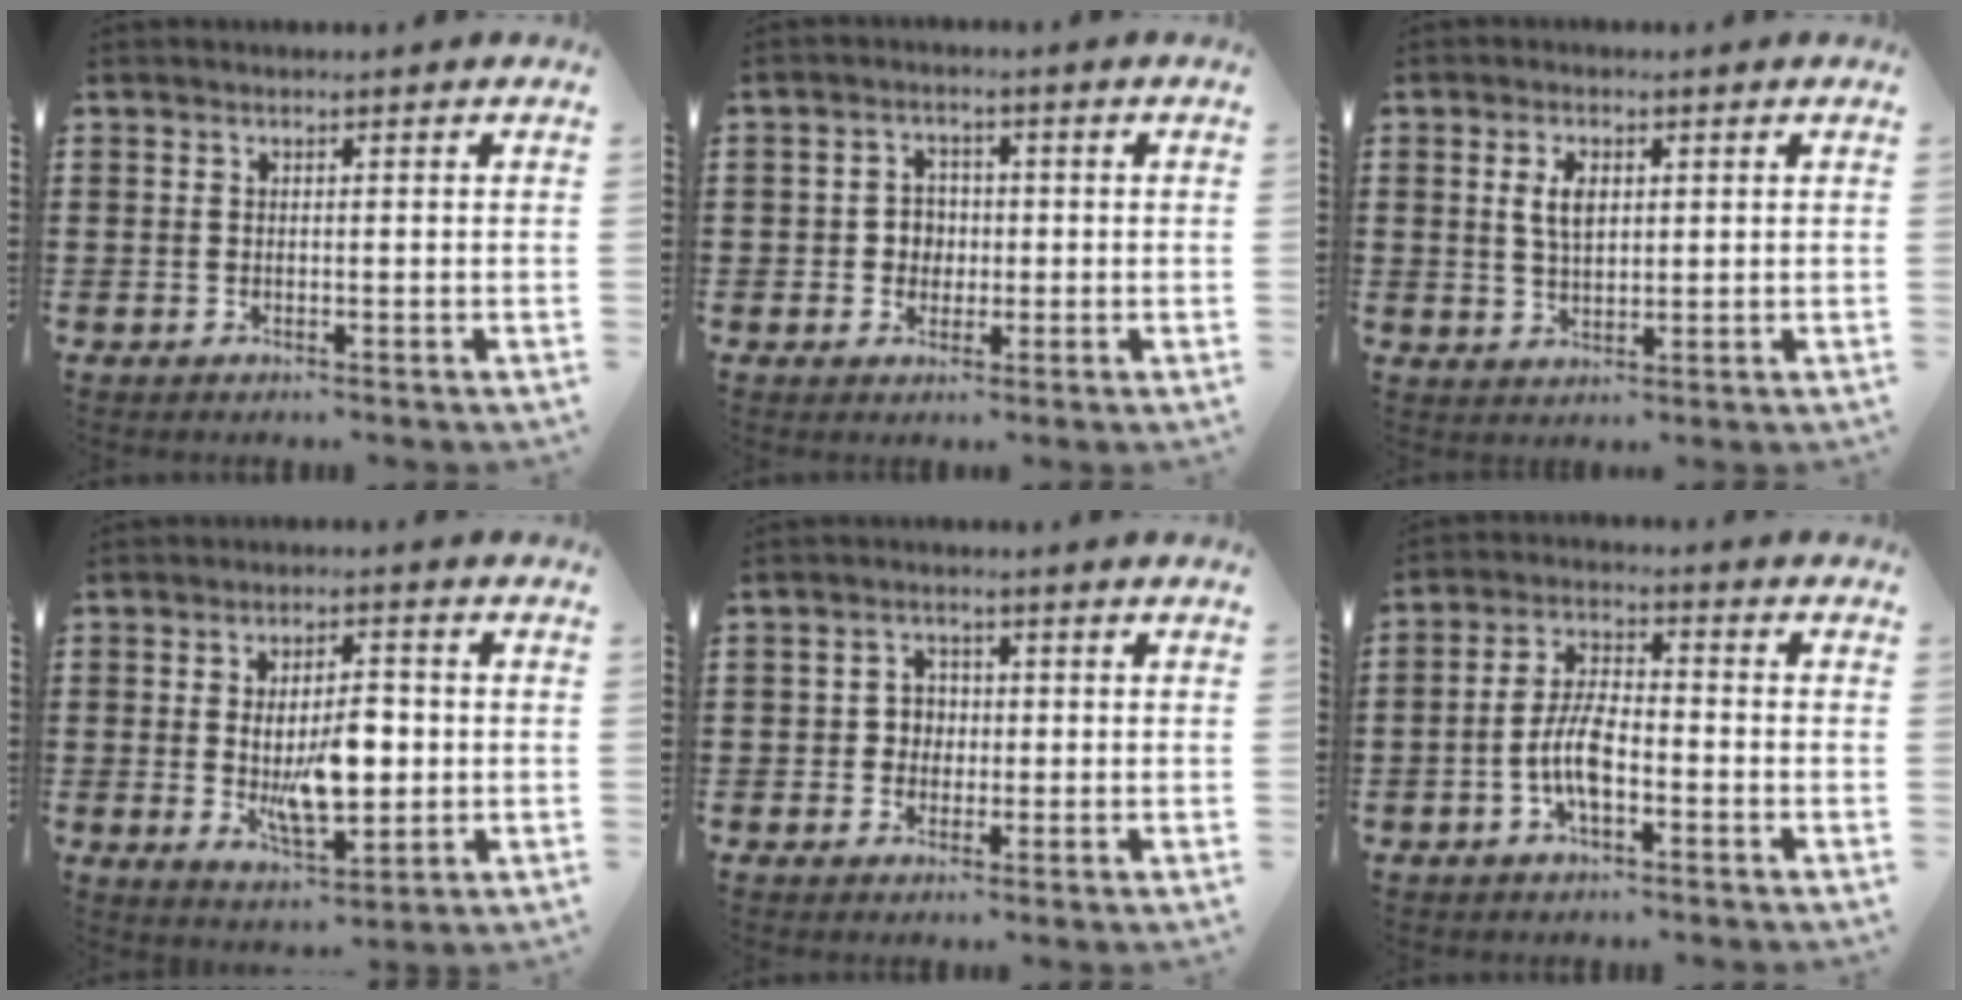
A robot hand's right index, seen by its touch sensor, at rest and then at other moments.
{"total": 3.2, "force": [-0.3, 3.0, 1.1], "torque": [-0.032, 0.009, -0.011]}
{"total": 4.1, "force": [1.0, 2.1, 3.3], "torque": [-0.070, 0.011, 0.016]}
{"total": 8.5, "force": [-0.4, 3.8, 7.6], "torque": [-0.124, -0.006, -0.012]}
{"total": 2.7, "force": [-0.3, 2.5, 1.0], "torque": [-0.029, 0.009, -0.009]}
{"total": 6.8, "force": [-2.2, 2.7, 5.8], "torque": [-0.133, -0.003, -0.048]}